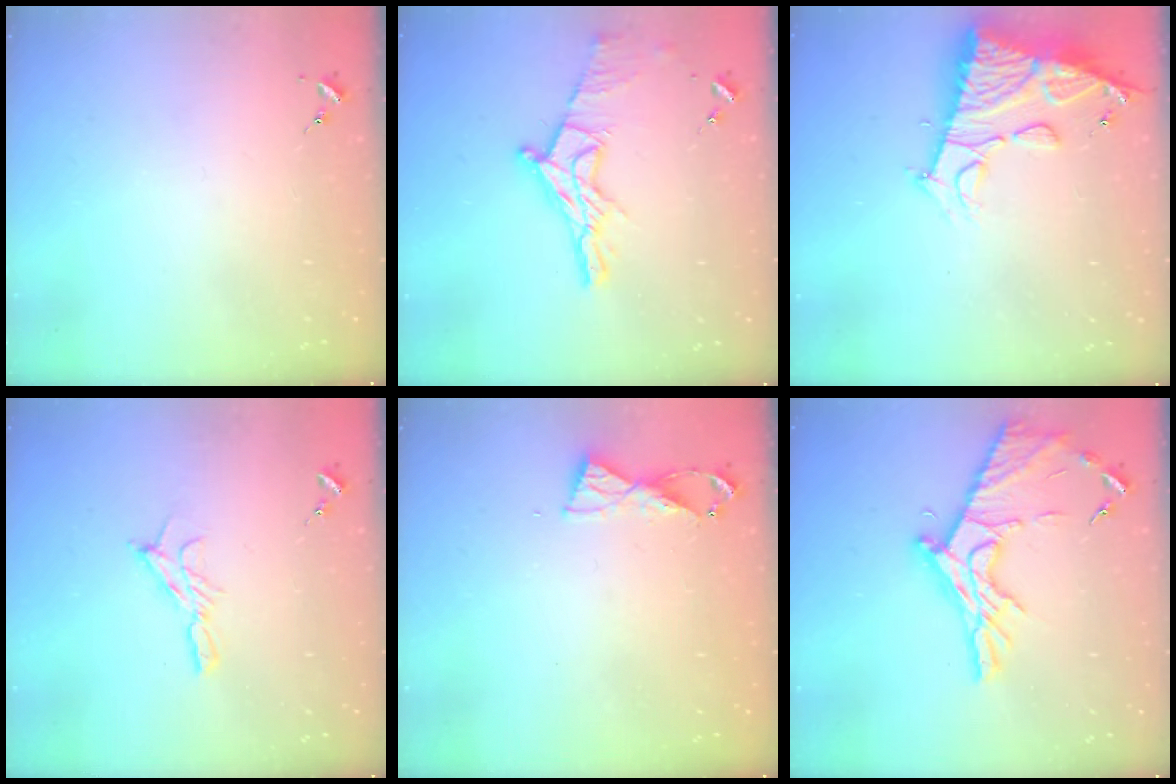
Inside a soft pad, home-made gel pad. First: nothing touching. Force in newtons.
{"total": 15.7, "press": 15.7, "slide": 1.0}
{"total": 14.3, "press": 14.2, "slide": 1.3}
{"total": 8.2, "press": 8.1, "slide": 0.3}
{"total": 6.2, "press": 6.2, "slide": 0.7}
{"total": 18.4, "press": 18.3, "slide": 1.1}